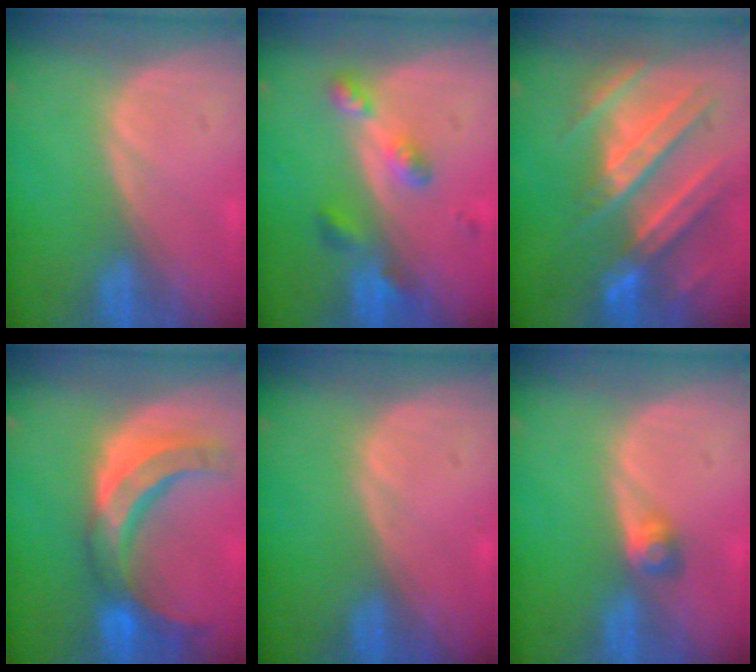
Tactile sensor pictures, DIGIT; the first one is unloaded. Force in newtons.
{"total": 5.3, "press": 4.7, "slide": 2.5}
{"total": 10.8, "press": 9.7, "slide": 4.8}
{"total": 10.4, "press": 9.3, "slide": 4.7}
{"total": 0.0}
{"total": 2.5, "press": 2.3, "slide": 1.0}